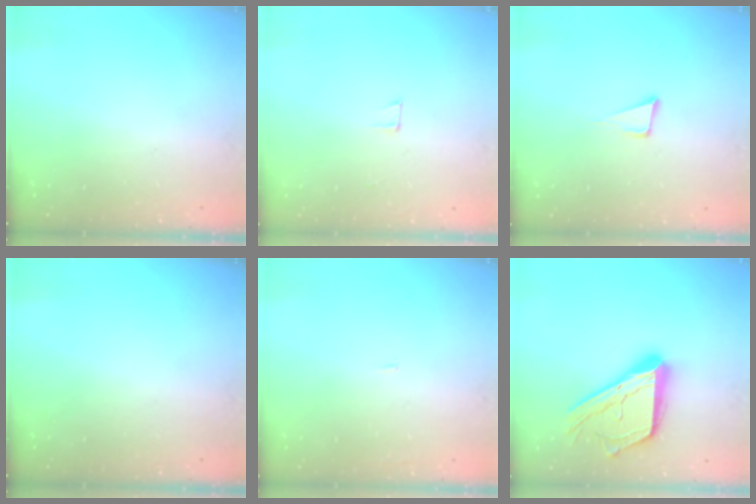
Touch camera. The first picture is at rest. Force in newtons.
{"total": 3.9, "press": 3.9, "slide": 0.2}
{"total": 4.9, "press": 3.9, "slide": 3.0}
{"total": 0.0}
{"total": 1.2, "press": 1.2, "slide": 0.1}
{"total": 20.1, "press": 20.1, "slide": 1.7}